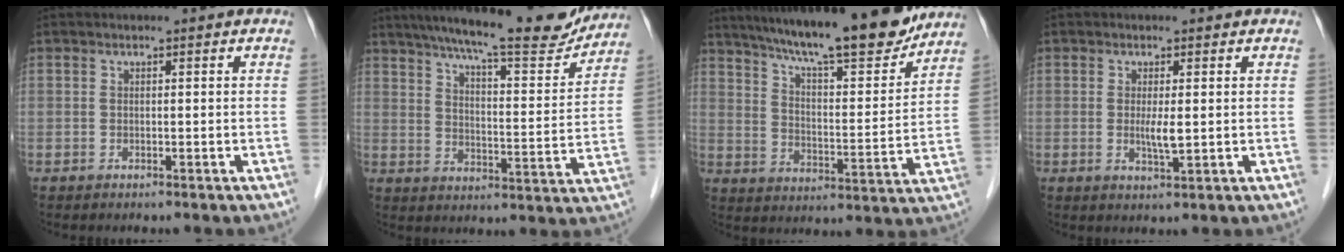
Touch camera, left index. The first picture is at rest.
{"total": 19.0, "force": [16.7, 2.3, 8.8], "torque": [-0.137, -0.017, 0.227]}
{"total": 18.7, "force": [16.2, 2.0, 9.1], "torque": [-0.148, -0.007, 0.242]}
{"total": 2.7, "force": [0.0, 0.3, 2.7], "torque": [-0.053, -0.009, 0.002]}